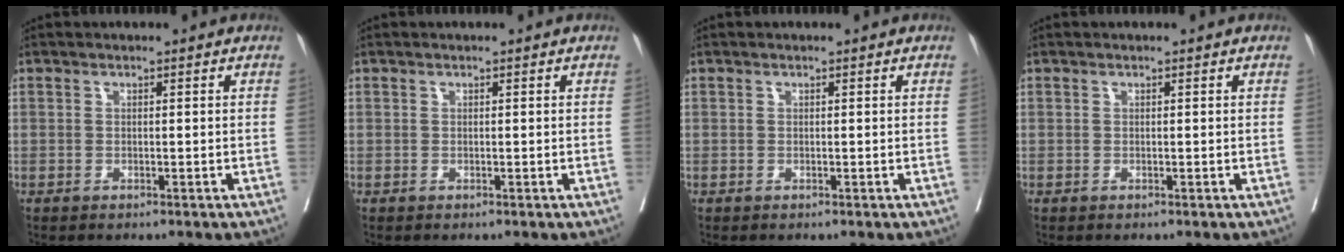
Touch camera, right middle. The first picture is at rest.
{"total": 0.0}
{"total": 0.0}
{"total": 0.0}